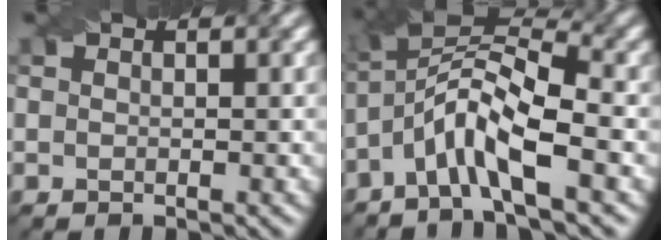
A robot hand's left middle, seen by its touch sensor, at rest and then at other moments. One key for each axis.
{"total": 6.9, "fx": -2.8, "fy": 1.7, "fz": 6.1, "tx": -0.110, "ty": 0.018, "tz": -0.067}